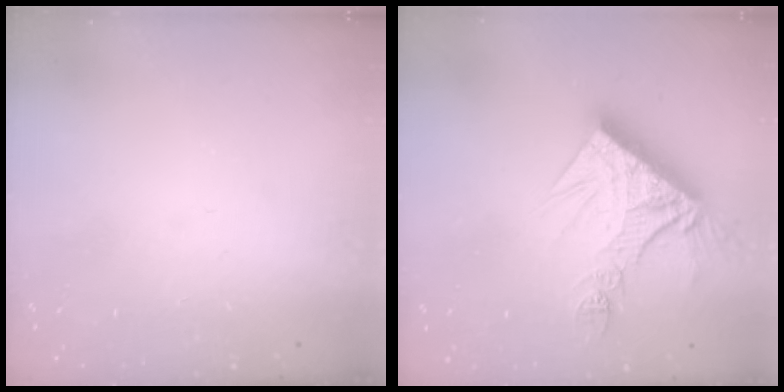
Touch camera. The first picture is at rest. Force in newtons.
{"total": 14.2, "press": 14.2, "slide": 1.2}